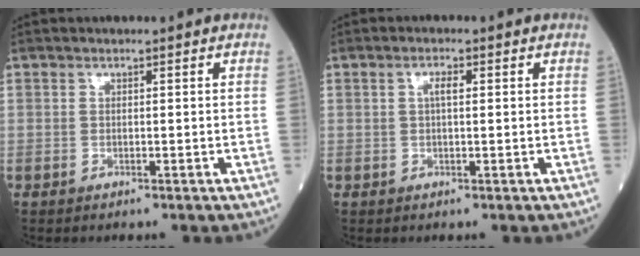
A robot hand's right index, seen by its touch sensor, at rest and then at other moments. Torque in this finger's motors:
{"motor_torque": [0.14, -0.02, 0.01, 0.01]}